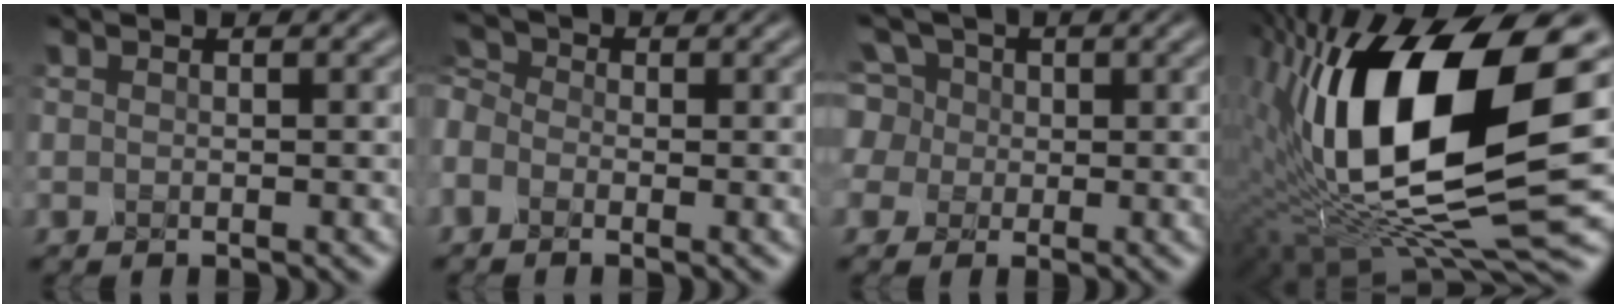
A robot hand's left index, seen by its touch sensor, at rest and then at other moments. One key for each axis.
{"total": 2.5, "fx": -1.2, "fy": 1.8, "fz": 1.2, "tx": -0.072, "ty": 0.004, "tz": -0.015}
{"total": 3.7, "fx": 0.5, "fy": 3.6, "fz": 0.5, "tx": -0.047, "ty": 0.026, "tz": 0.000}
{"total": 15.5, "fx": 2.2, "fy": 7.0, "fz": 13.6, "tx": -0.275, "ty": 0.002, "tz": 0.037}